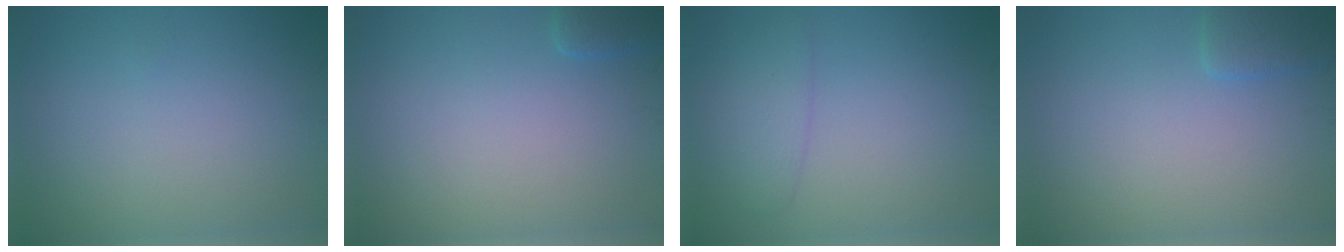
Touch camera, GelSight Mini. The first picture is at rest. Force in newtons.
{"total": 1.4, "press": 1.4, "slide": 0.1}
{"total": 2.7, "press": 2.7, "slide": 0.2}
{"total": 2.3, "press": 2.3, "slide": 0.2}